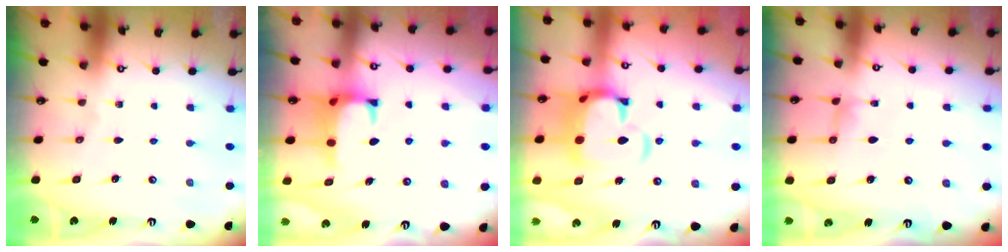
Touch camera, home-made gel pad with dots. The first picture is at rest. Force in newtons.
{"total": 1.0, "press": 0.7, "slide": 0.8}
{"total": 7.7, "press": 7.5, "slide": 1.8}
{"total": 0.0}